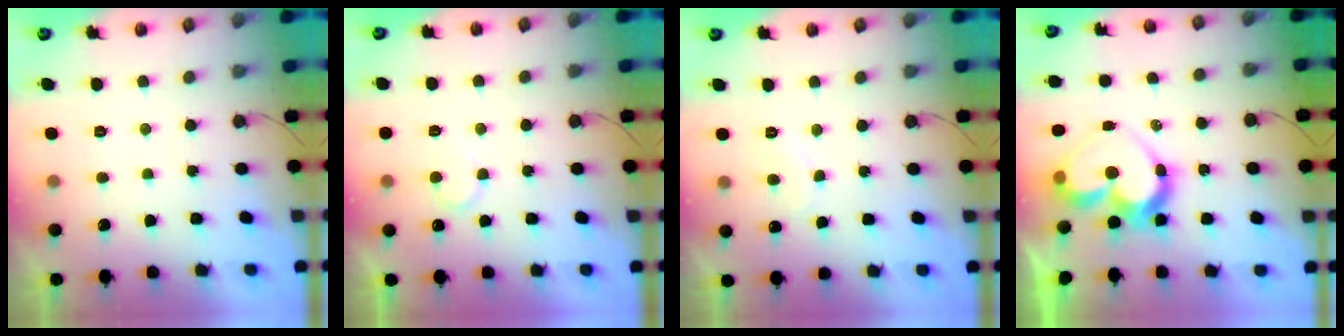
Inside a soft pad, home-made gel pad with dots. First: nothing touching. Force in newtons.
{"total": 5.8, "press": 5.8, "slide": 0.4}
{"total": 6.0, "press": 6.0, "slide": 0.5}
{"total": 13.6, "press": 13.6, "slide": 1.3}